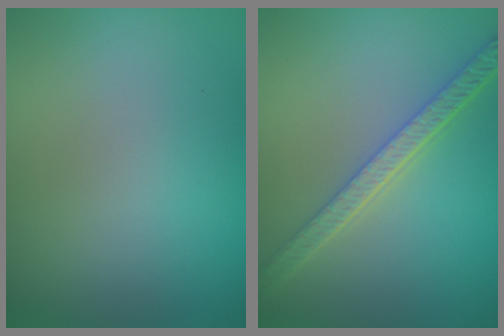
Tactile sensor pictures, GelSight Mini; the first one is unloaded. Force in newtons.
{"total": 4.4, "press": 3.5, "slide": 2.7}